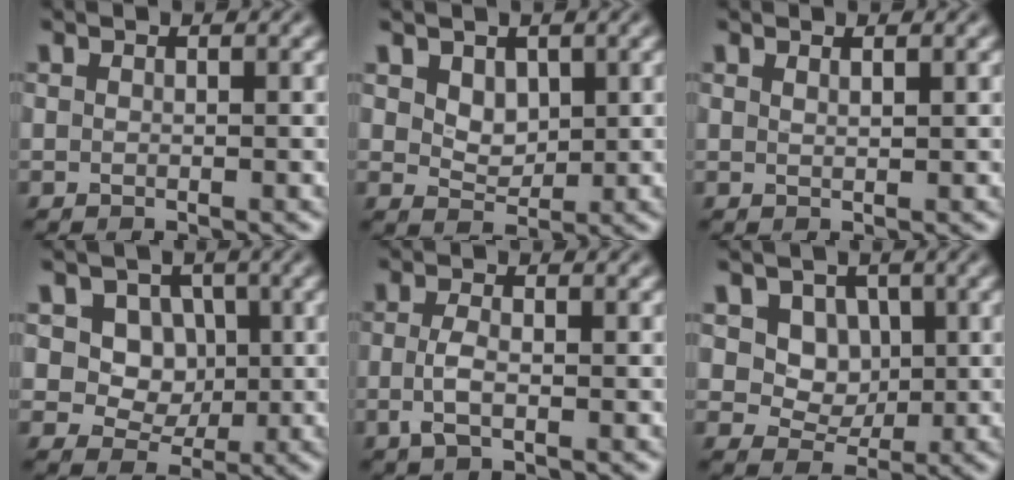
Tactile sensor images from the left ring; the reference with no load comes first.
{"total": 2.1, "force": [1.0, 1.5, 1.1], "torque": [-0.024, -0.008, 0.020]}
{"total": 0.8, "force": [0.6, 0.2, 0.4], "torque": [-0.002, 0.001, 0.010]}
{"total": 8.0, "force": [2.8, 6.4, 3.8], "torque": [-0.061, 0.011, 0.027]}
{"total": 2.2, "force": [-0.5, 0.8, 2.0], "torque": [-0.047, -0.002, -0.015]}
{"total": 6.5, "force": [2.4, 5.1, 3.3], "torque": [-0.067, -0.001, 0.036]}